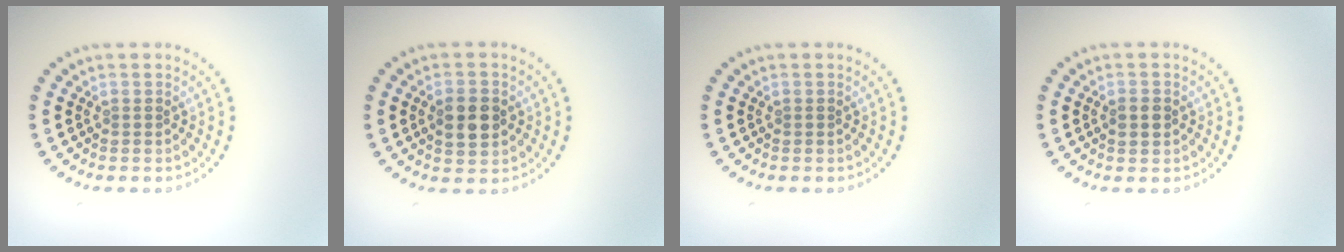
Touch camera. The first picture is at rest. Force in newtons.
{"total": 3.3, "press": 3.3, "slide": 0.1}
{"total": 0.0}
{"total": 1.7, "press": 1.7, "slide": 0.1}